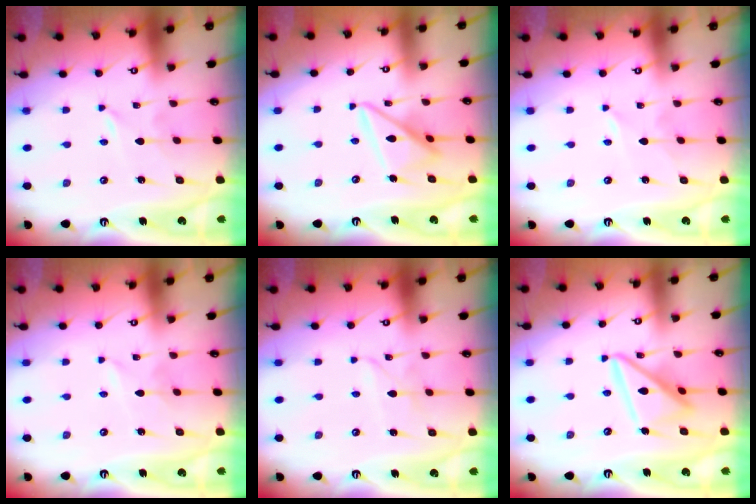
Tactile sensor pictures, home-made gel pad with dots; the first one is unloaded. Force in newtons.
{"total": 13.8, "press": 13.8, "slide": 1.3}
{"total": 1.6, "press": 1.5, "slide": 0.2}
{"total": 1.7, "press": 1.7, "slide": 0.2}
{"total": 2.4, "press": 2.4, "slide": 0.3}
{"total": 14.7, "press": 14.6, "slide": 1.5}